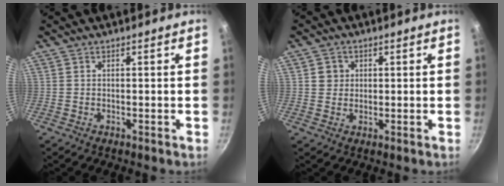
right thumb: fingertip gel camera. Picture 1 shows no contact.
{"total": 2.9, "force": [0.6, 2.7, 0.7], "torque": [0.004, 0.005, 0.008]}